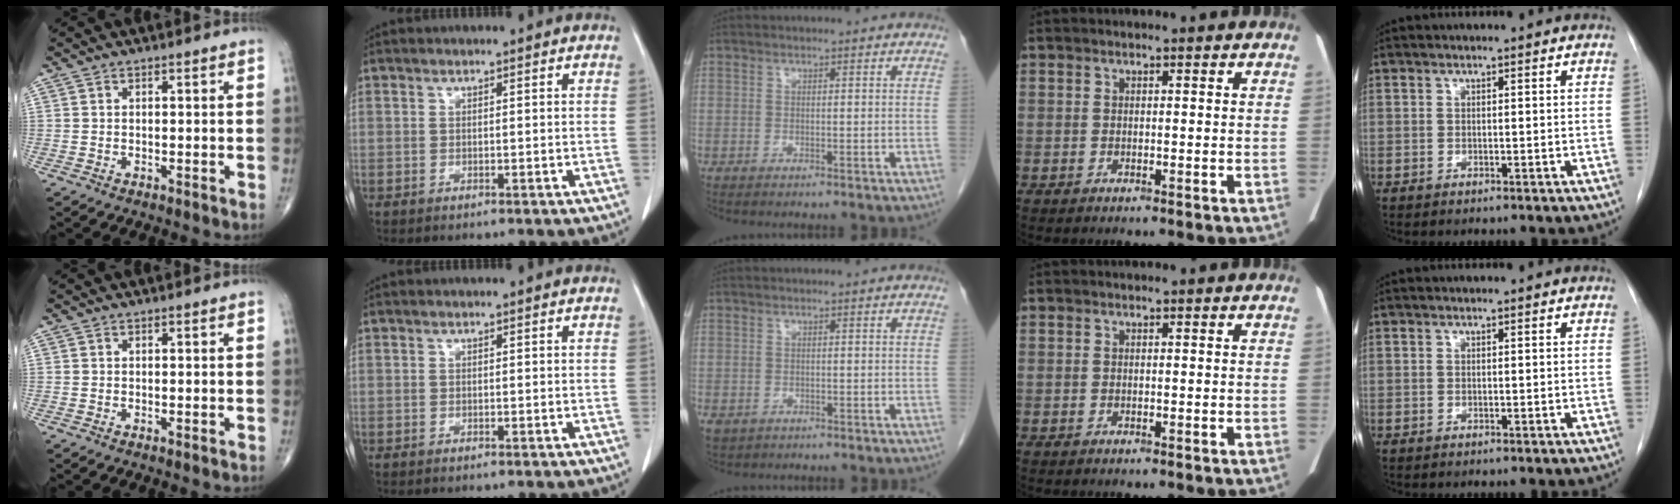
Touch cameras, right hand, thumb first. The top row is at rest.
{"middle": {"total": 3.5, "force": [-1.8, 2.7, 1.2], "torque": [-0.026, -0.004, -0.025]}}